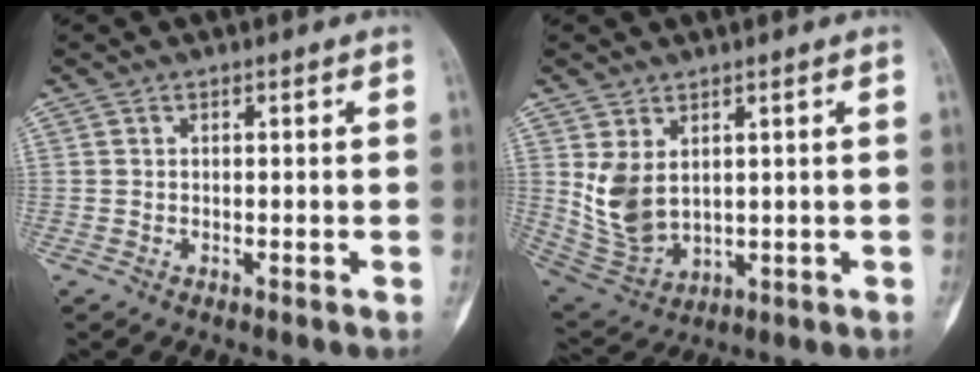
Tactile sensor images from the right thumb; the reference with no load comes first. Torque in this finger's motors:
{"motor_torque": [0.62, 0.73, 0.67, 0.23, 0.10]}